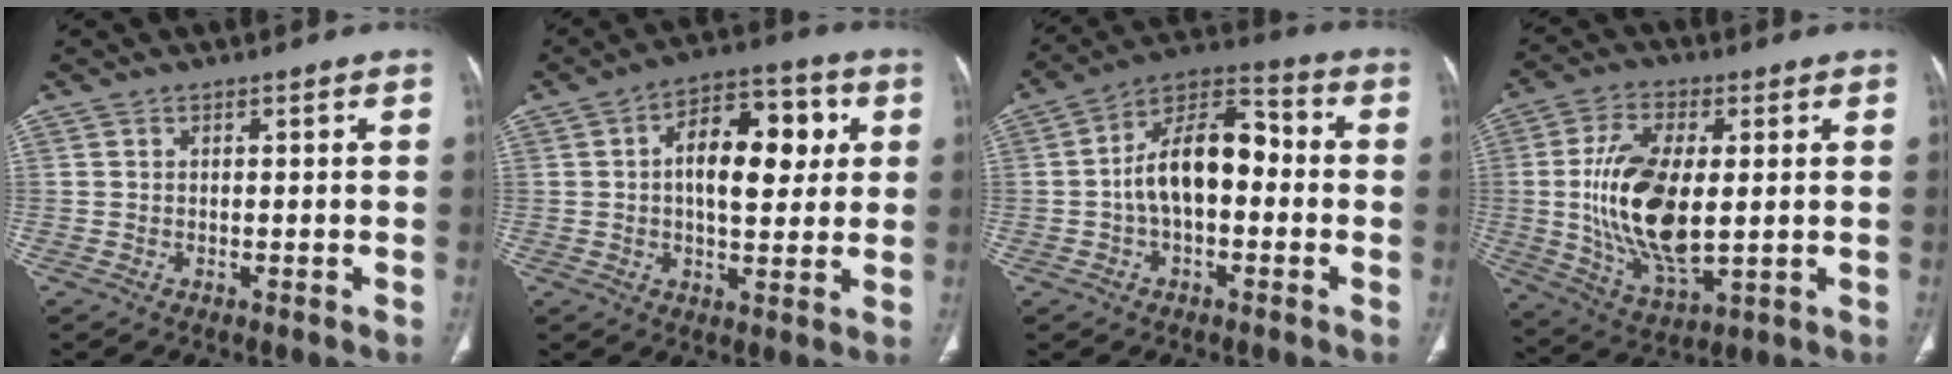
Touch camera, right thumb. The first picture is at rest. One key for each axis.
{"total": 13.9, "fx": 2.6, "fy": 7.4, "fz": 11.5, "tx": -0.144, "ty": 0.014, "tz": 0.033}
{"total": 13.7, "fx": -0.8, "fy": 7.8, "fz": 11.2, "tx": -0.176, "ty": 0.045, "tz": -0.025}
{"total": 17.3, "fx": 0.7, "fy": 8.4, "fz": 15.1, "tx": -0.291, "ty": -0.017, "tz": 0.023}